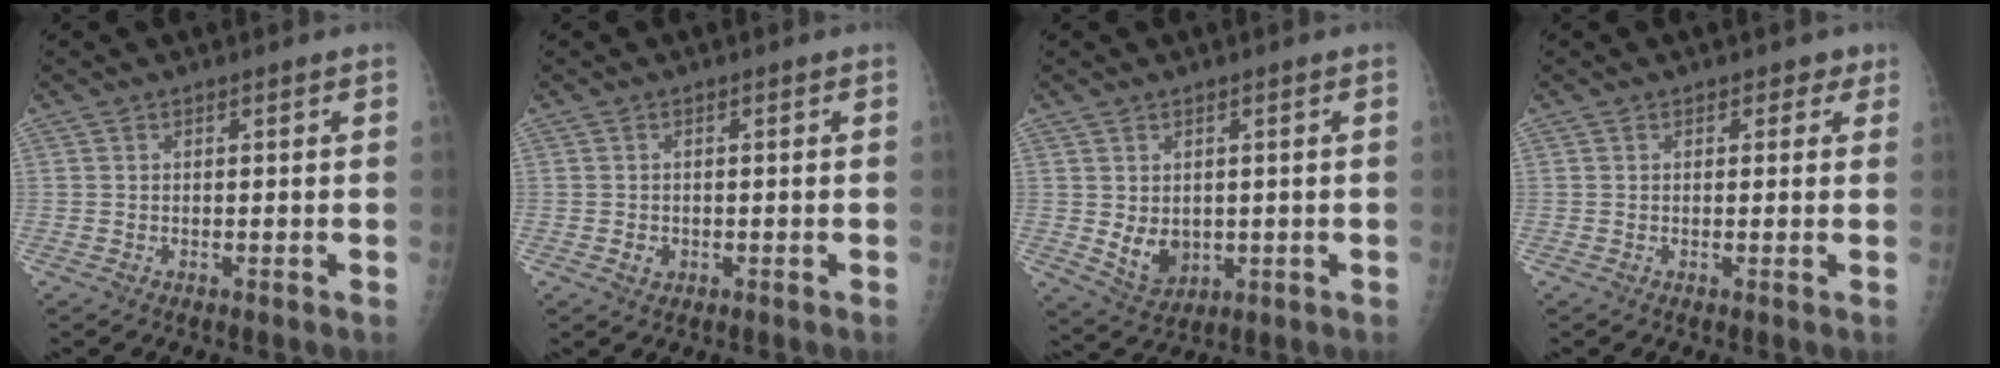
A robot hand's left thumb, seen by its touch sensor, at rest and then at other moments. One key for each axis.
{"total": 1.5, "fx": -0.4, "fy": 1.3, "fz": 0.7, "tx": -0.005, "ty": 0.002, "tz": -0.002}
{"total": 5.8, "fx": 0.0, "fy": 4.5, "fz": 3.6, "tx": -0.043, "ty": -0.014, "tz": 0.020}
{"total": 2.0, "fx": 1.1, "fy": 1.5, "fz": 0.7, "tx": 0.015, "ty": -0.002, "tz": 0.006}